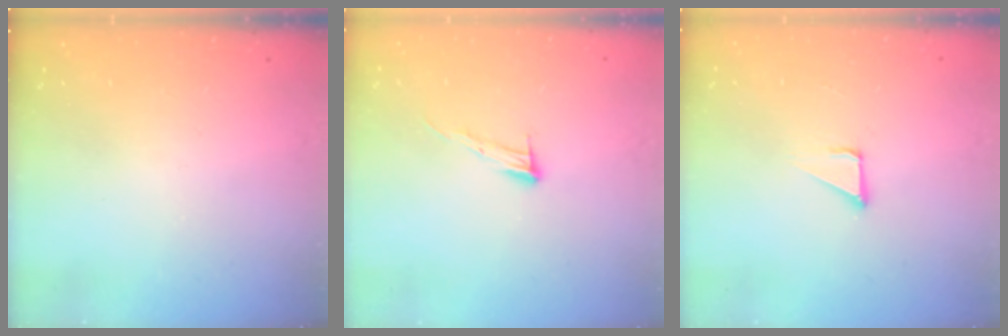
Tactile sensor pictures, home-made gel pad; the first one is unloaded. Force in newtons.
{"total": 6.7, "press": 6.7, "slide": 0.4}
{"total": 2.2, "press": 2.2, "slide": 0.2}